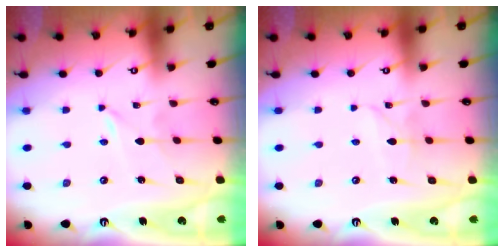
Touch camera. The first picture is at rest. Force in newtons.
{"total": 2.8, "press": 2.8, "slide": 0.2}